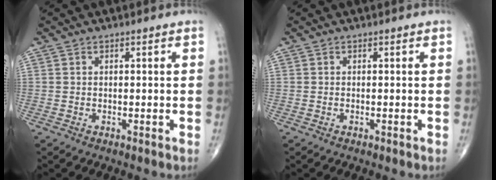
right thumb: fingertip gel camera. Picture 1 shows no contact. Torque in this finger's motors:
{"motor_torque": [1.83, 1.48, 0.11, -0.27, -0.02]}